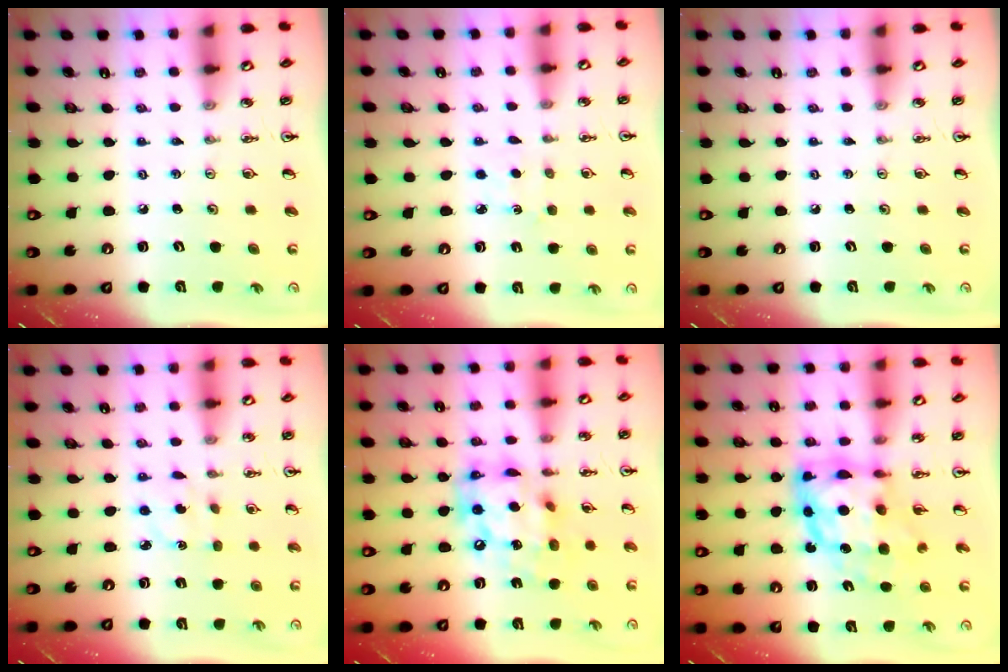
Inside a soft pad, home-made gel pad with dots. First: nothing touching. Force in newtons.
{"total": 2.6, "press": 2.6, "slide": 0.4}
{"total": 0.0}
{"total": 3.1, "press": 3.1, "slide": 0.7}
{"total": 16.3, "press": 16.2, "slide": 1.6}
{"total": 12.9, "press": 12.9, "slide": 1.1}